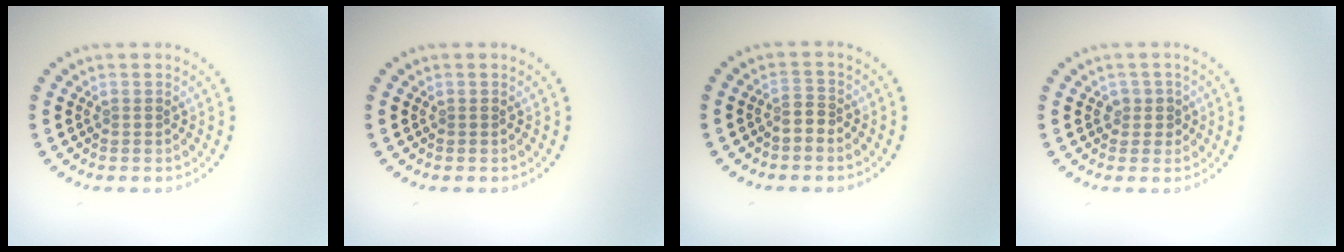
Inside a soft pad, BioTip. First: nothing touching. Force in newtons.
{"total": 0.0}
{"total": 1.6, "press": 1.2, "slide": 1.0}
{"total": 1.5, "press": 1.3, "slide": 0.8}